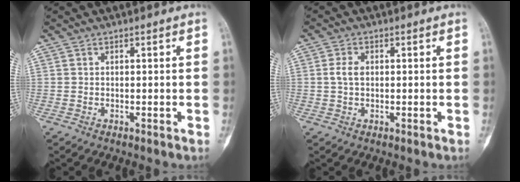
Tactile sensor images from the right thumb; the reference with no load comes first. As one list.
[{"total": 2.7, "force": [0.4, 1.8, 2.0], "torque": [-0.040, 0.006, 0.003]}]